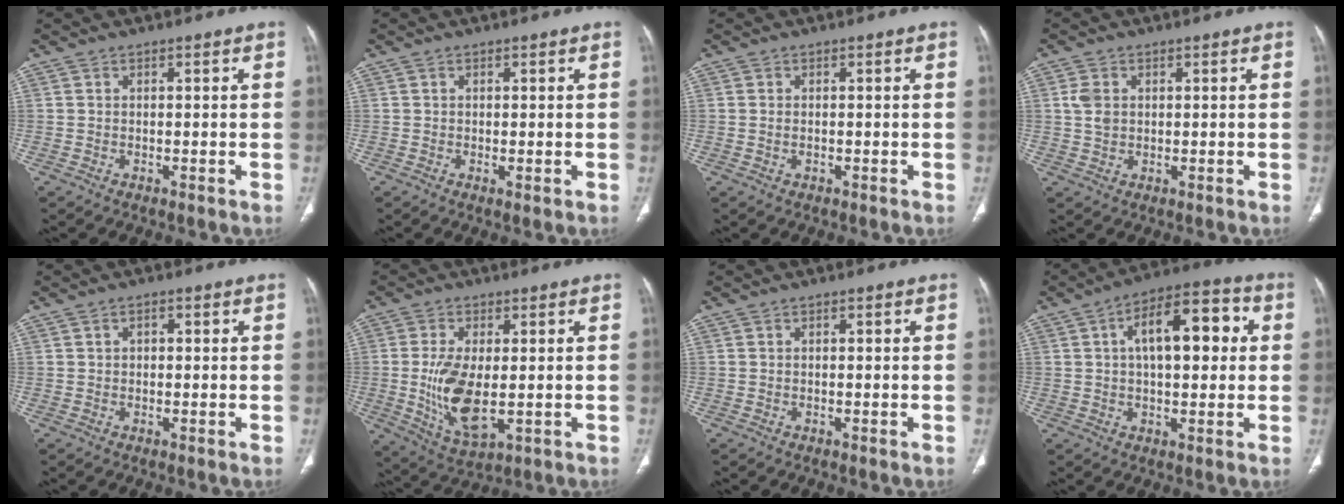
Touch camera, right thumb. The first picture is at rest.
{"total": 0.8, "force": [-0.1, 0.3, 0.8], "torque": [-0.017, -0.005, 0.000]}
{"total": 0.8, "force": [-0.2, 0.5, 0.6], "torque": [-0.015, 0.003, -0.002]}
{"total": 3.2, "force": [0.6, 2.4, 2.0], "torque": [-0.039, 0.001, 0.013]}
{"total": 1.4, "force": [0.3, 1.0, 0.9], "torque": [-0.009, 0.004, 0.002]}
{"total": 11.4, "force": [-0.9, 5.4, 10.0], "torque": [-0.197, -0.019, -0.004]}
{"total": 0.0}
{"total": 14.2, "force": [2.9, 6.8, 12.2], "torque": [-0.161, 0.027, 0.038]}